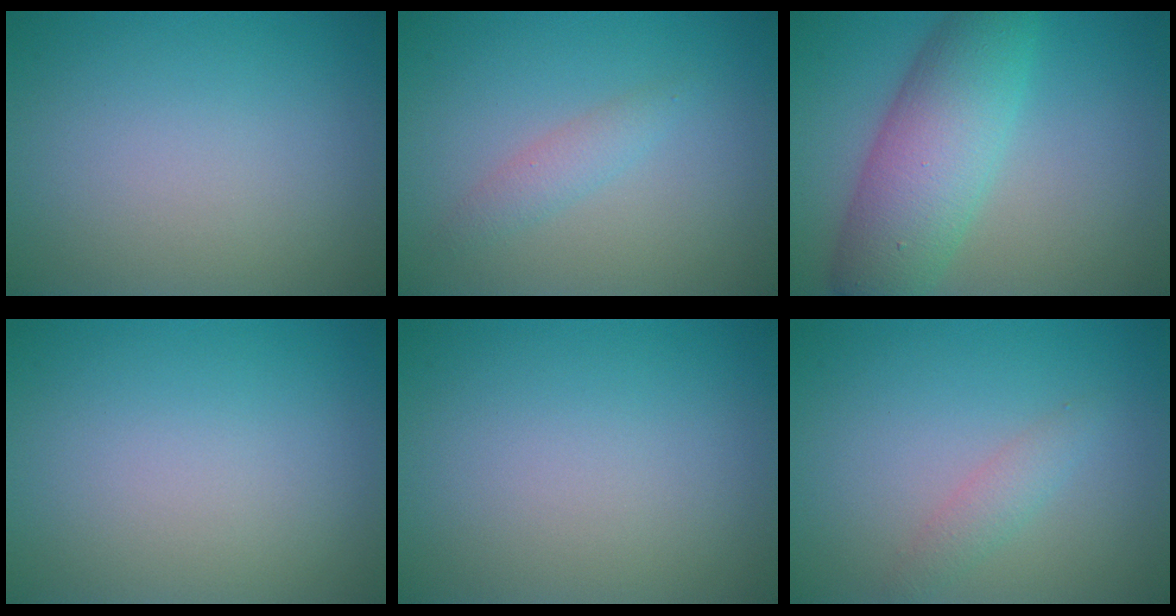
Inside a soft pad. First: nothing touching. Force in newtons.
{"total": 1.6, "press": 1.6, "slide": 0.0}
{"total": 7.7, "press": 7.7, "slide": 0.1}
{"total": 0.0}
{"total": 0.0}
{"total": 1.5, "press": 1.5, "slide": 0.0}